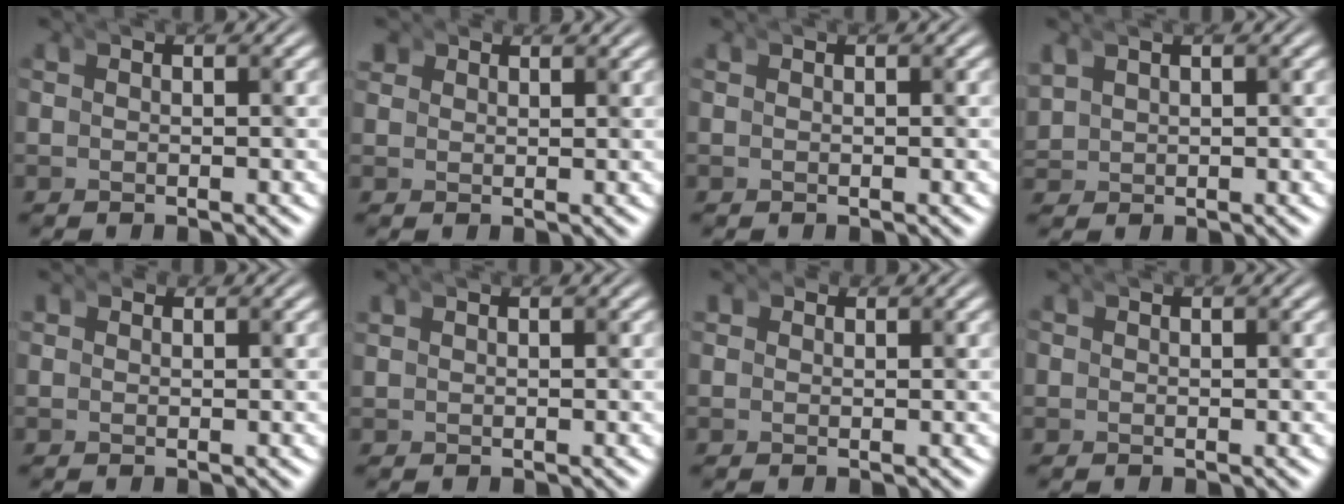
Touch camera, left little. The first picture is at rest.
{"total": 1.3, "force": [1.0, -0.3, -0.9], "torque": [-0.002, -0.011, 0.025]}
{"total": 0.0}
{"total": 1.9, "force": [0.7, 1.6, 0.6], "torque": [-0.025, -0.008, 0.019]}
{"total": 1.0, "force": [-0.1, -0.5, -0.9], "torque": [0.011, -0.007, 0.004]}
{"total": 0.5, "force": [0.3, 0.4, 0.1], "torque": [-0.007, 0.000, 0.007]}
{"total": 1.3, "force": [-0.1, -0.7, -1.1], "torque": [0.009, -0.012, 0.007]}
{"total": 0.0}